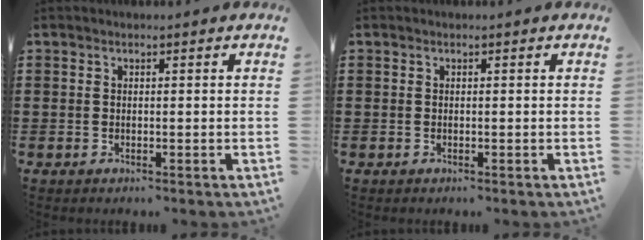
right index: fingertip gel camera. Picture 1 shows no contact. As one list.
[{"total": 0.0}]